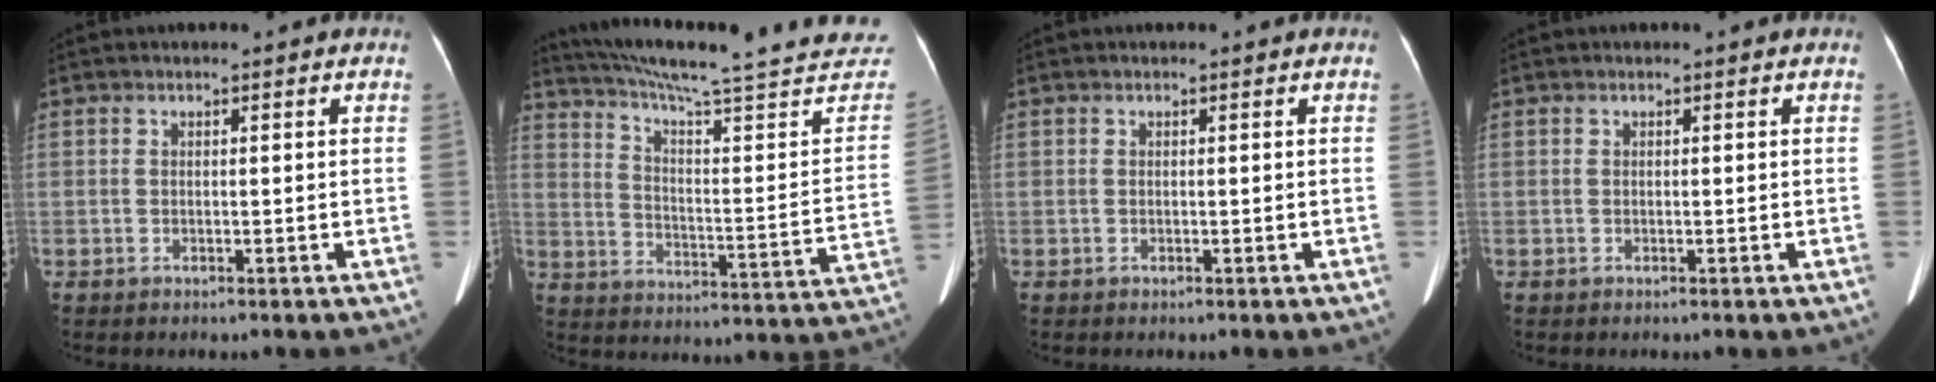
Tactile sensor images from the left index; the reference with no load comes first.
{"total": 31.5, "force": [28.2, 1.9, 13.8], "torque": [-0.209, -0.108, 0.356]}
{"total": 0.0}
{"total": 0.0}